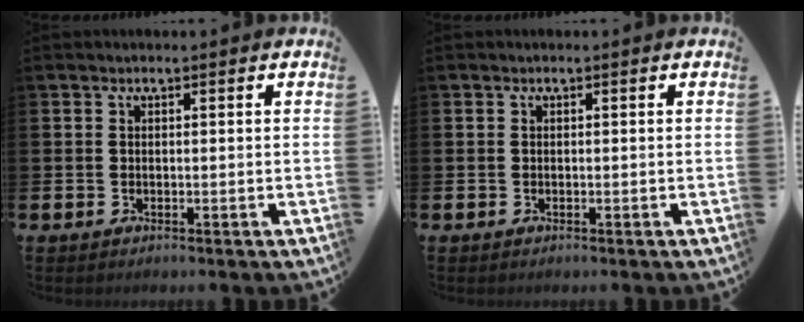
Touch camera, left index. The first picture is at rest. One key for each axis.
{"total": 0.0}